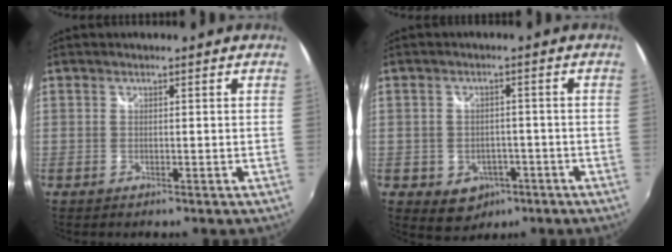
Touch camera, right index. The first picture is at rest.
{"total": 6.3, "force": [-2.9, 5.1, 2.2], "torque": [-0.053, 0.004, -0.025]}